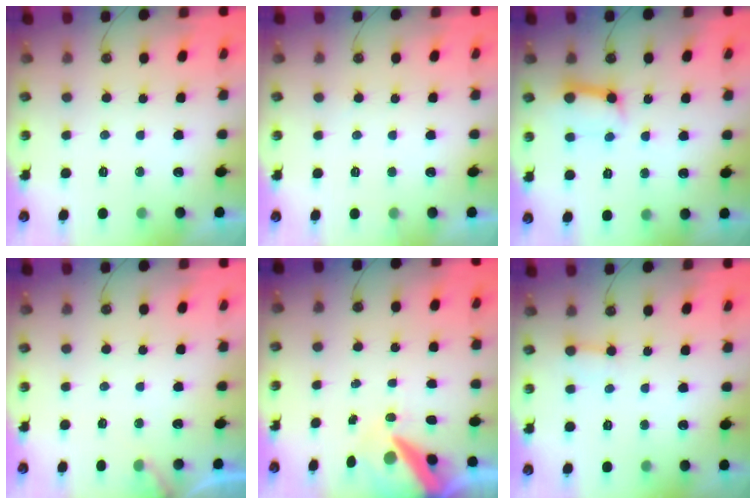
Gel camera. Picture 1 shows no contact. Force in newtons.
{"total": 4.8, "press": 4.8, "slide": 0.4}
{"total": 10.5, "press": 10.4, "slide": 1.2}
{"total": 3.7, "press": 3.7, "slide": 0.3}
{"total": 11.7, "press": 11.6, "slide": 1.3}
{"total": 2.4, "press": 2.4, "slide": 0.2}